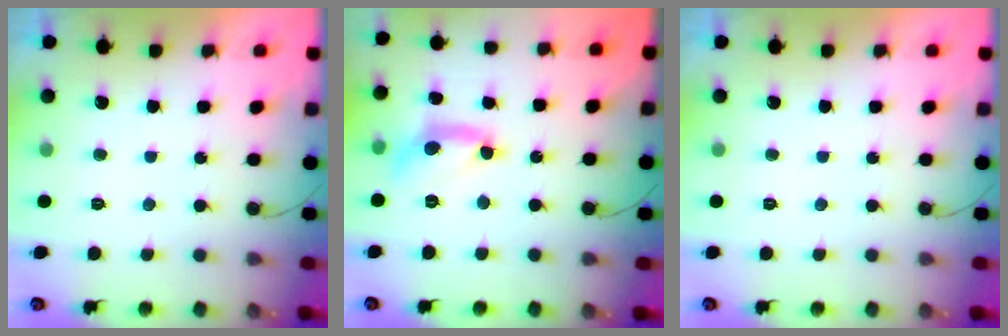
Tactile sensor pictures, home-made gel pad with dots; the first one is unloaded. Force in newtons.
{"total": 12.2, "press": 12.1, "slide": 0.8}
{"total": 0.0}